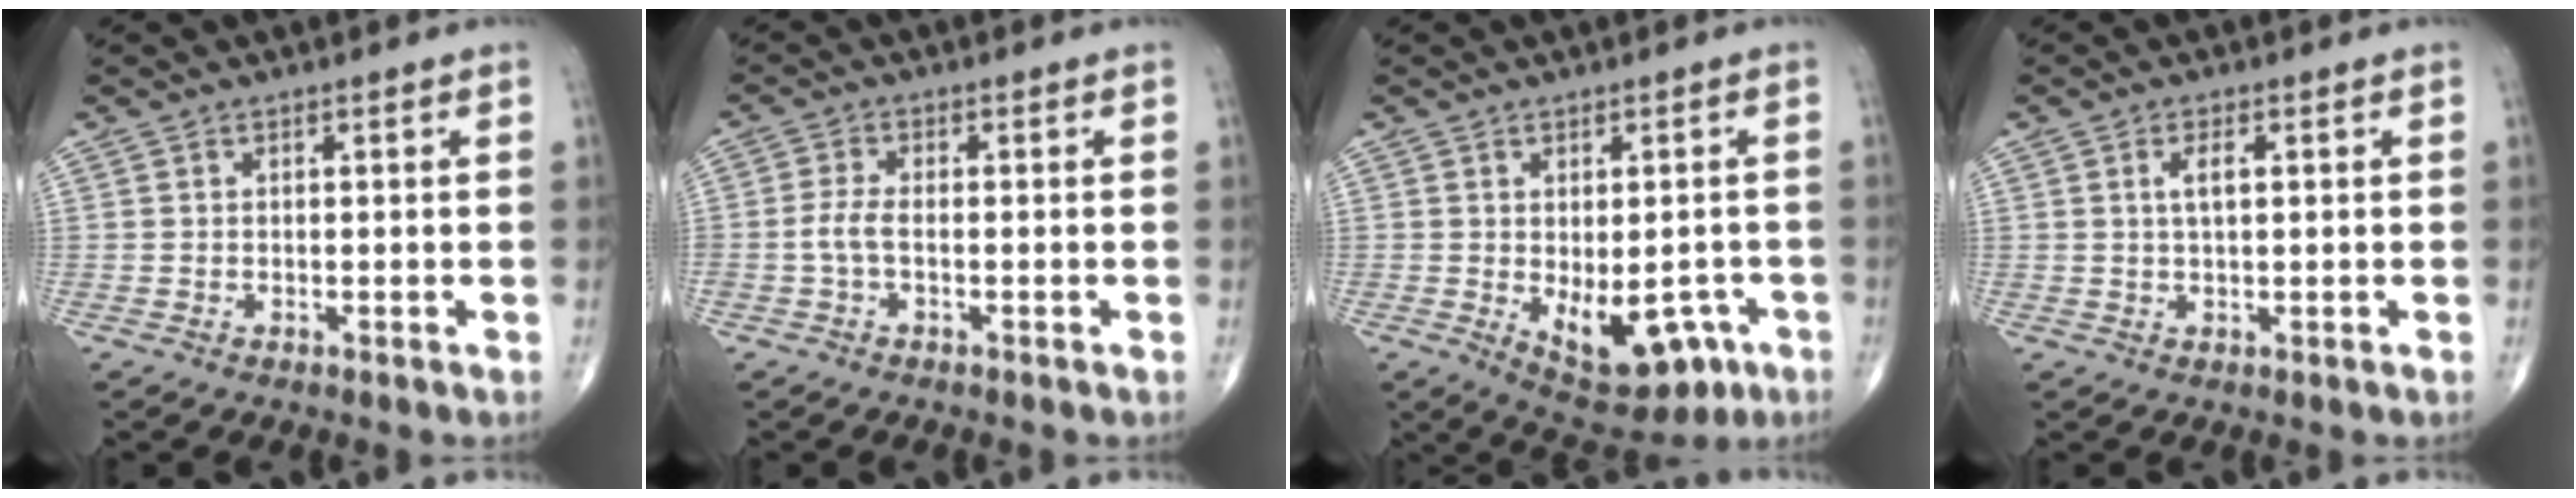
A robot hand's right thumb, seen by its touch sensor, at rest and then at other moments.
{"total": 2.8, "force": [-0.8, 1.1, 2.4], "torque": [-0.058, 0.005, -0.020]}
{"total": 11.9, "force": [-3.7, 6.5, 9.2], "torque": [-0.098, 0.007, -0.034]}
{"total": 2.7, "force": [0.7, 1.0, 2.4], "torque": [-0.045, 0.002, 0.012]}